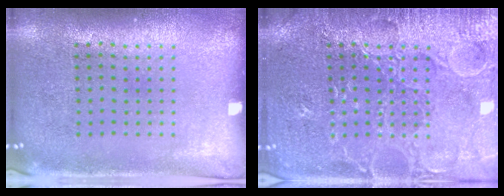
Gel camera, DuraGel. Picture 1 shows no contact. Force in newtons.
{"total": 5.6, "press": 5.5, "slide": 0.7}